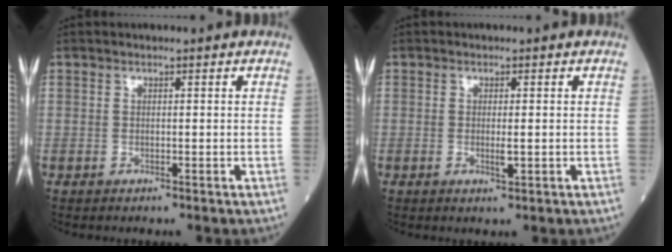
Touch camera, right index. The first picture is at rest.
{"total": 1.8, "force": [-0.3, 0.2, 1.8], "torque": [-0.033, -0.004, -0.004]}